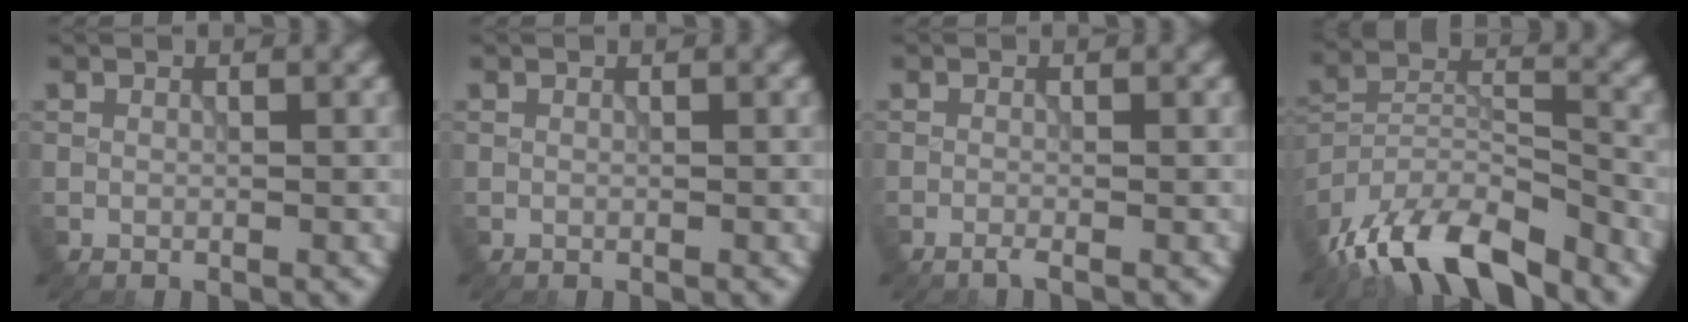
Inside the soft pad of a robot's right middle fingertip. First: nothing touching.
{"total": 0.0}
{"total": 0.9, "force": [-0.7, 0.1, 0.6], "torque": [-0.010, -0.004, -0.018]}
{"total": 12.9, "force": [-9.8, 4.2, 7.3], "torque": [-0.147, -0.001, -0.180]}